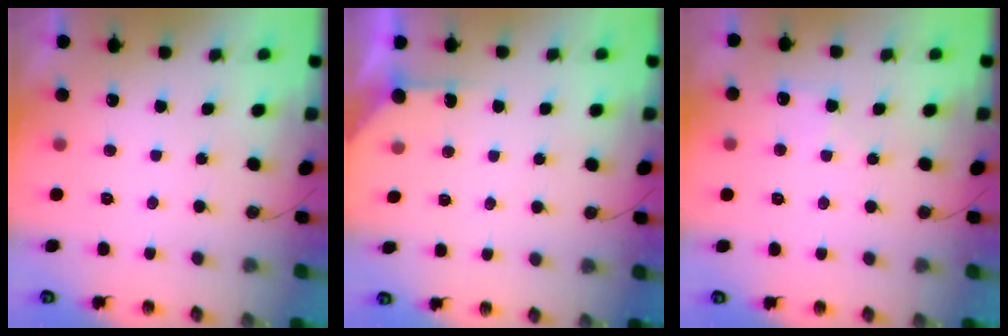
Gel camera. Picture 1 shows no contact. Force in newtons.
{"total": 2.3, "press": 2.3, "slide": 0.2}
{"total": 3.5, "press": 3.5, "slide": 0.5}